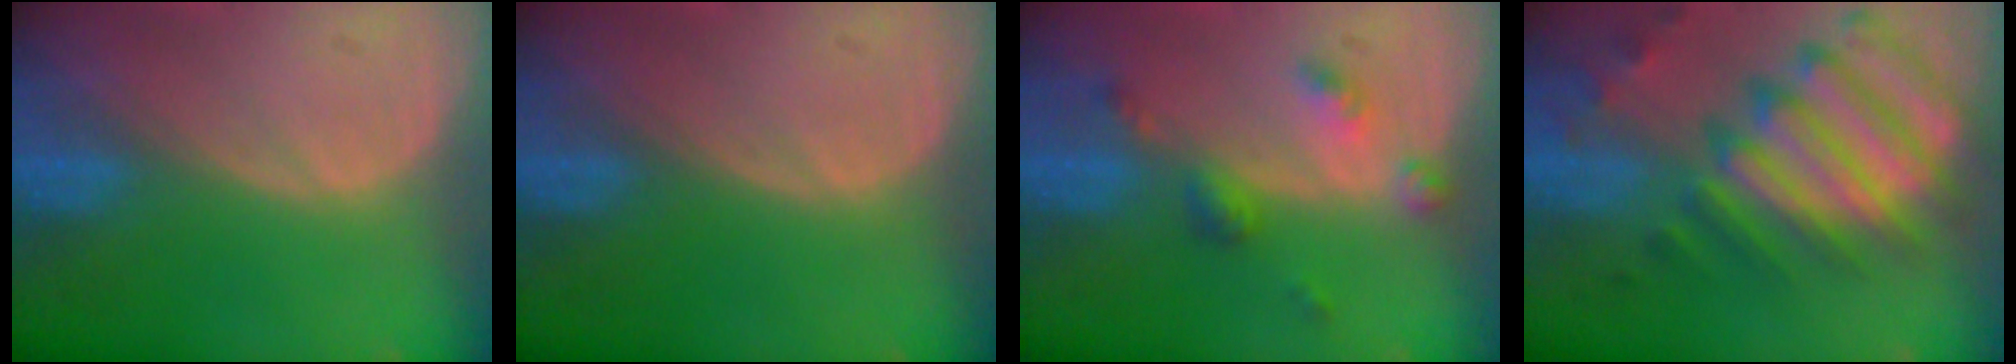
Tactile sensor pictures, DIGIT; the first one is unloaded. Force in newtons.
{"total": 0.0}
{"total": 4.7, "press": 4.2, "slide": 2.2}
{"total": 12.0, "press": 10.4, "slide": 6.0}